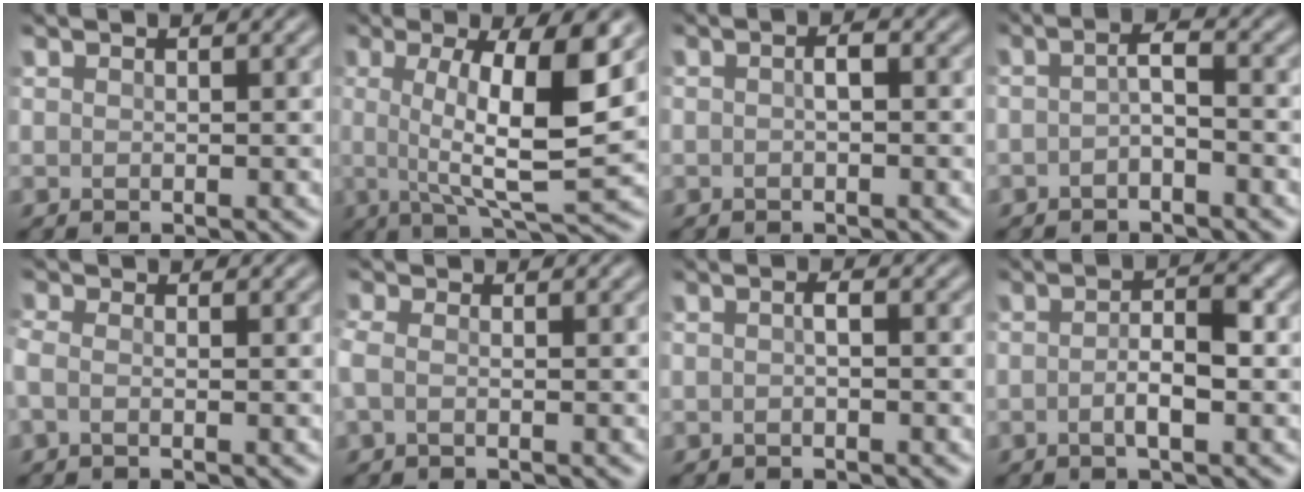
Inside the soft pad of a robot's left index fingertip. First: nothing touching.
{"total": 9.7, "force": [1.4, 2.3, 9.3], "torque": [-0.138, -0.007, 0.020]}
{"total": 1.1, "force": [-0.4, 0.3, 1.0], "torque": [-0.023, 0.002, -0.009]}
{"total": 1.9, "force": [-1.1, 0.4, 1.5], "torque": [-0.031, 0.001, -0.028]}
{"total": 1.3, "force": [-0.6, 0.6, 1.0], "torque": [-0.027, -0.002, -0.022]}
{"total": 1.5, "force": [-0.5, 0.8, 1.2], "torque": [-0.034, -0.001, -0.019]}
{"total": 0.9, "force": [-0.5, 0.2, 0.8], "torque": [-0.018, 0.001, -0.011]}
{"total": 3.2, "force": [-1.0, 0.9, 3.0], "torque": [-0.054, 0.001, -0.023]}